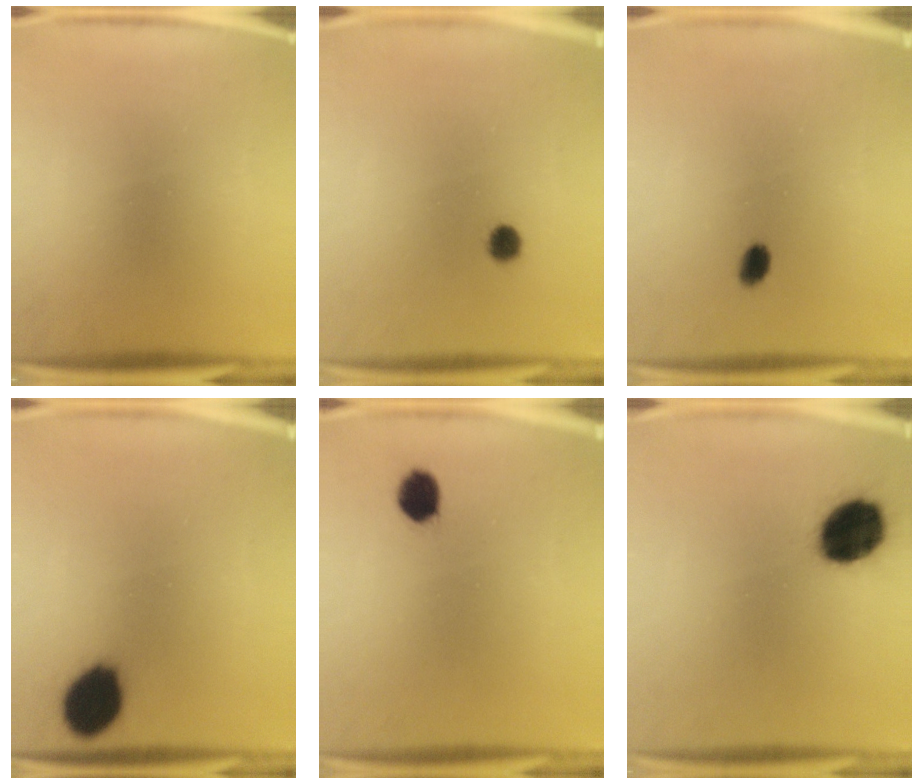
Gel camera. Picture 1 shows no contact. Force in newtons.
{"total": 2.6}
{"total": 2.4}
{"total": 11.8}
{"total": 4.6}
{"total": 13.4}